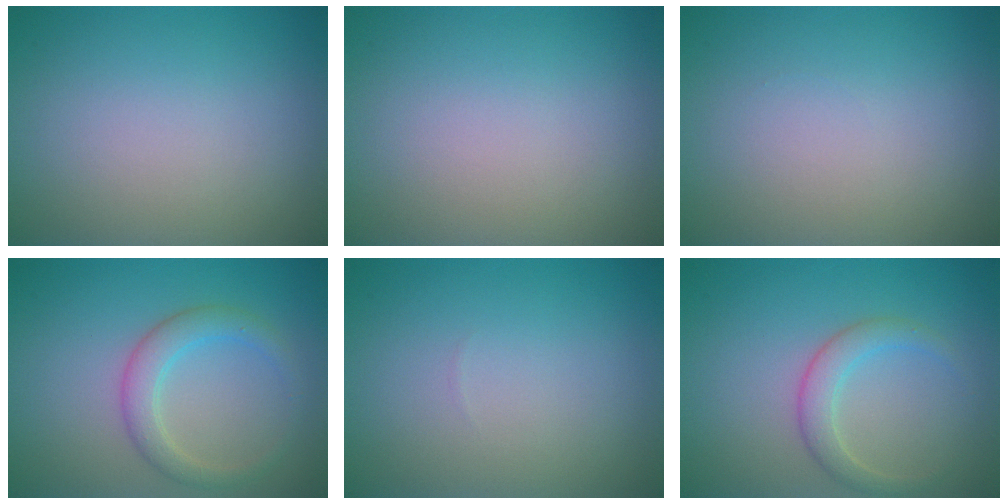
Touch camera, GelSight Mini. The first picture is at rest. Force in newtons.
{"total": 0.0}
{"total": 0.0}
{"total": 2.8, "press": 2.8, "slide": 0.2}
{"total": 0.0}
{"total": 2.4, "press": 2.4, "slide": 0.1}